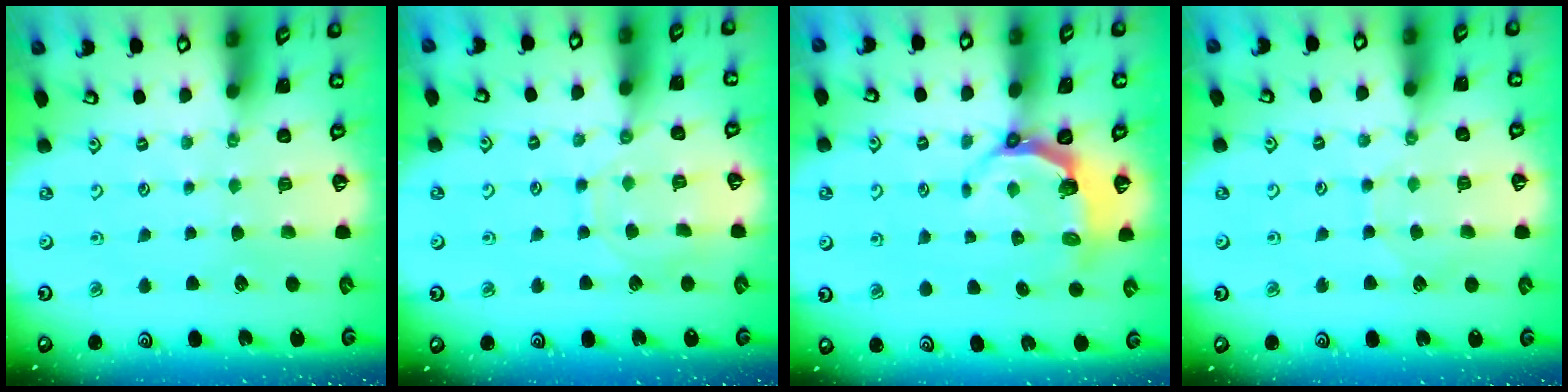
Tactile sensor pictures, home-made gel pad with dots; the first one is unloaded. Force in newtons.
{"total": 8.4, "press": 8.4, "slide": 0.6}
{"total": 4.3, "press": 2.9, "slide": 3.3}
{"total": 4.8, "press": 4.8, "slide": 0.4}